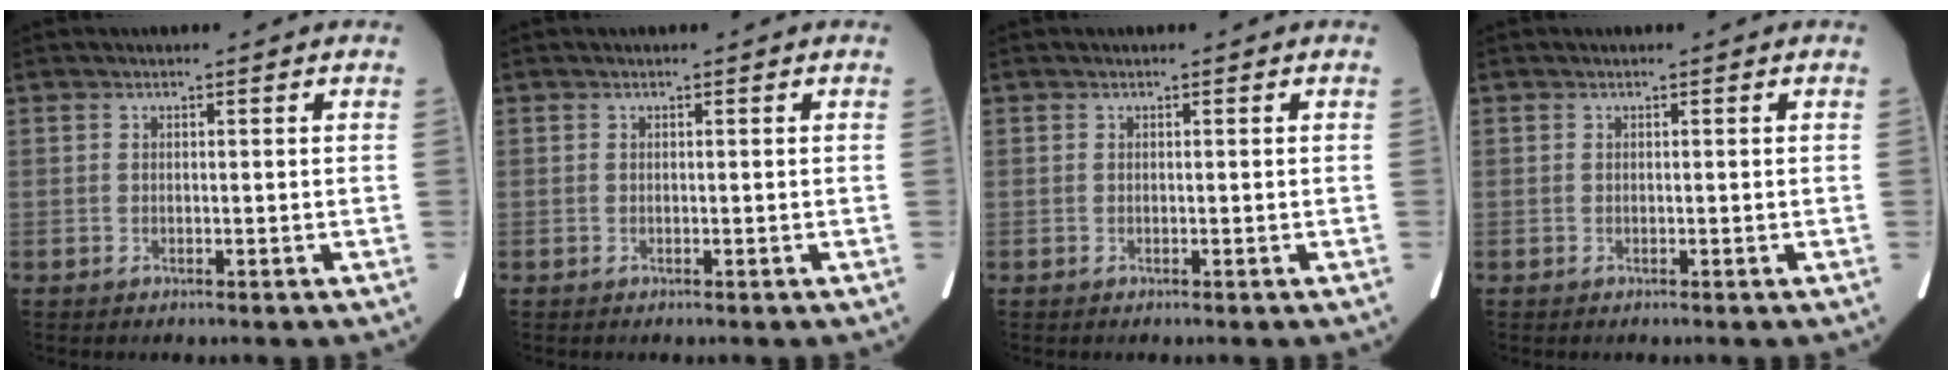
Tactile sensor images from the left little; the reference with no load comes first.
{"total": 0.0}
{"total": 0.0}
{"total": 0.0}